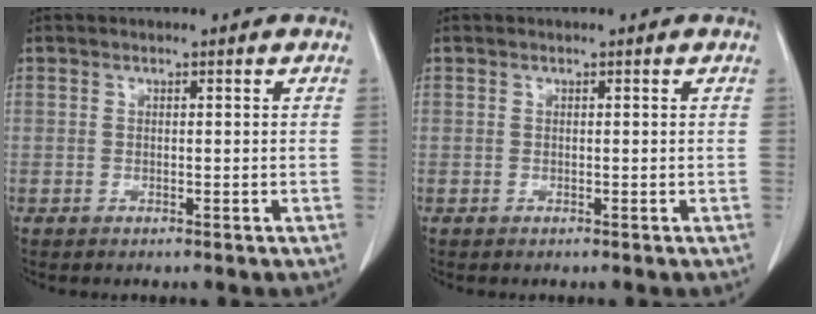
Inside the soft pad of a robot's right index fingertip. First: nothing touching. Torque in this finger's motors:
{"motor_torque": [0.00, 0.00, 0.00, 0.00]}